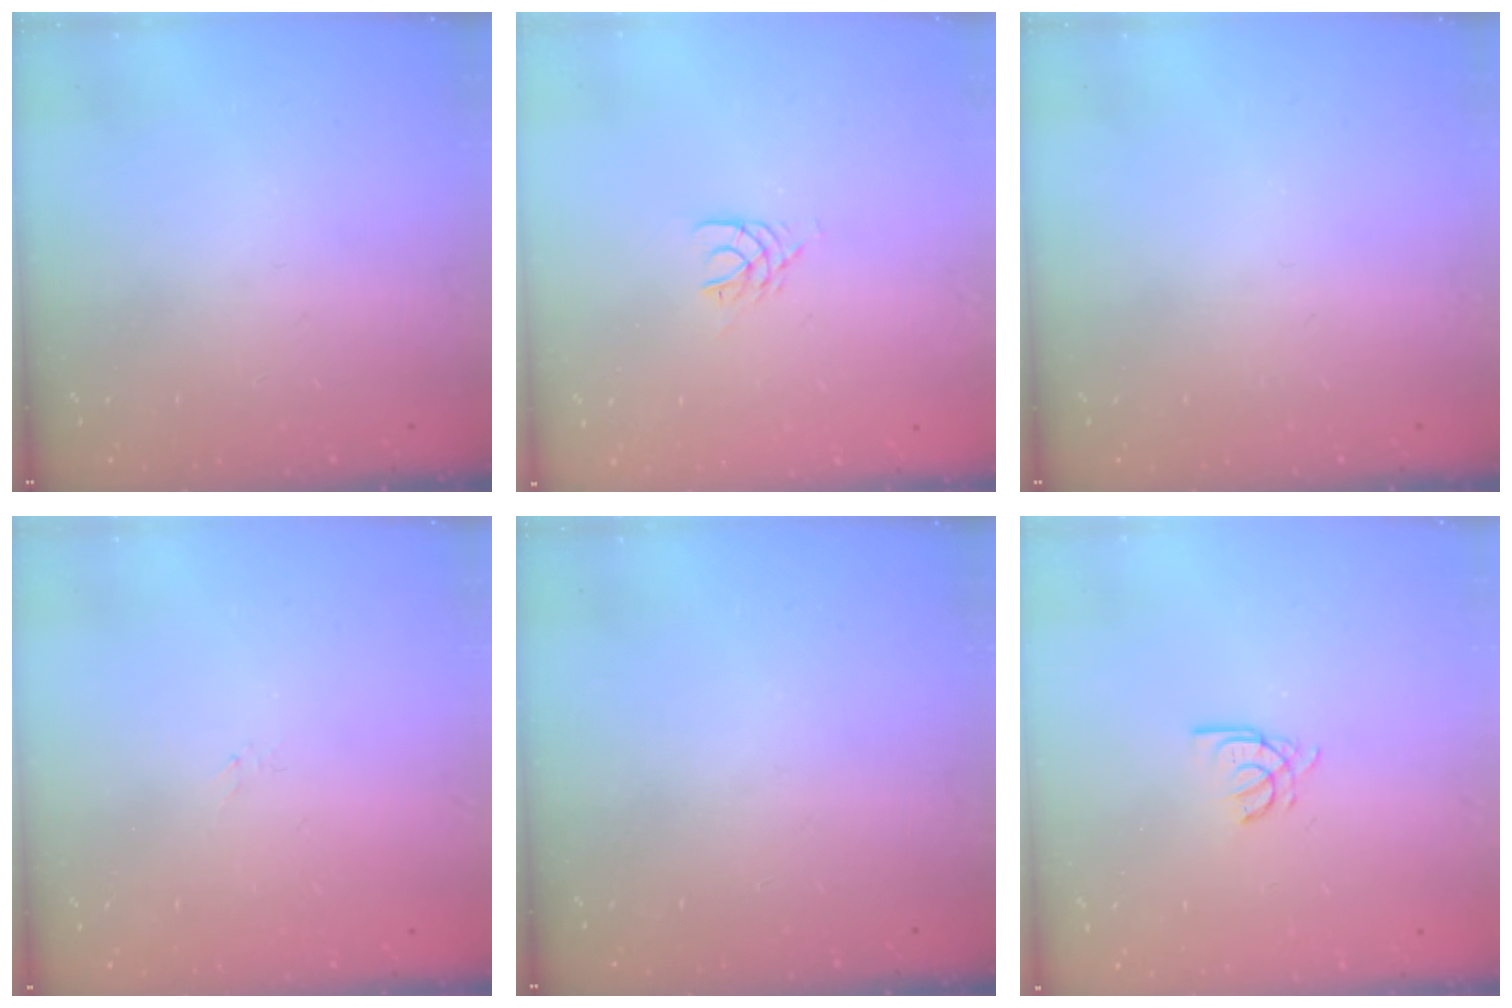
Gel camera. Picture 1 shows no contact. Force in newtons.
{"total": 3.5, "press": 3.5, "slide": 0.5}
{"total": 0.0}
{"total": 1.5, "press": 1.4, "slide": 0.3}
{"total": 0.0}
{"total": 5.0, "press": 5.0, "slide": 0.4}